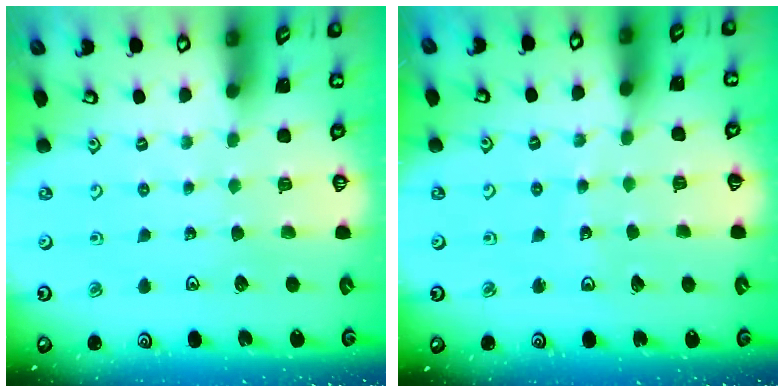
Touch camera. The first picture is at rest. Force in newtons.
{"total": 4.9, "press": 4.9, "slide": 0.6}